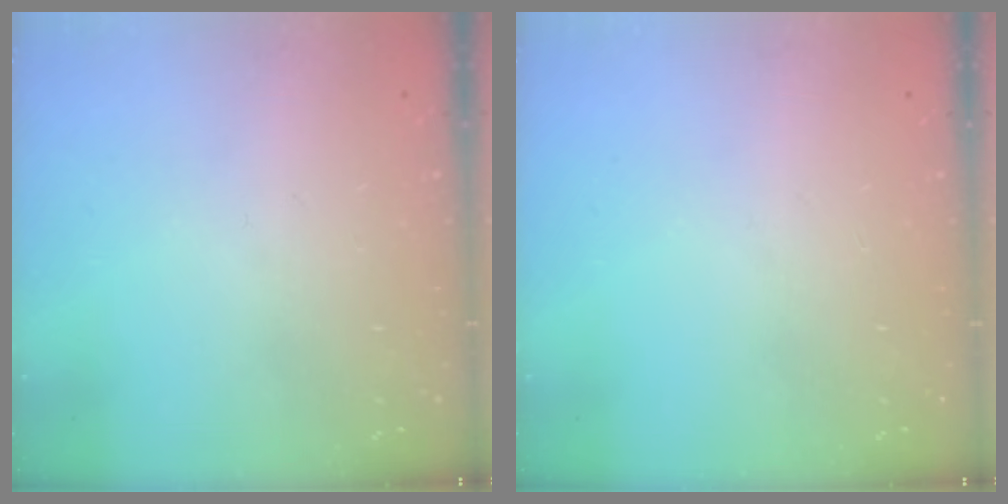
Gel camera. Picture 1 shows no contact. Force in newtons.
{"total": 0.0}